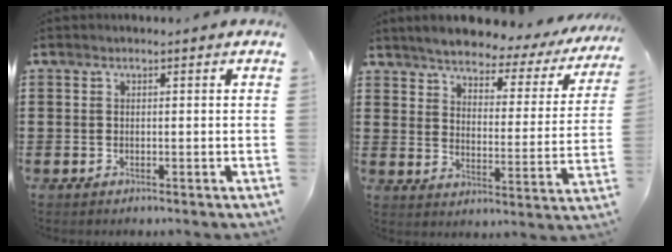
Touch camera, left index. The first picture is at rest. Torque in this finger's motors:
{"motor_torque": [2.14, 0.00, 1.05, 0.21]}